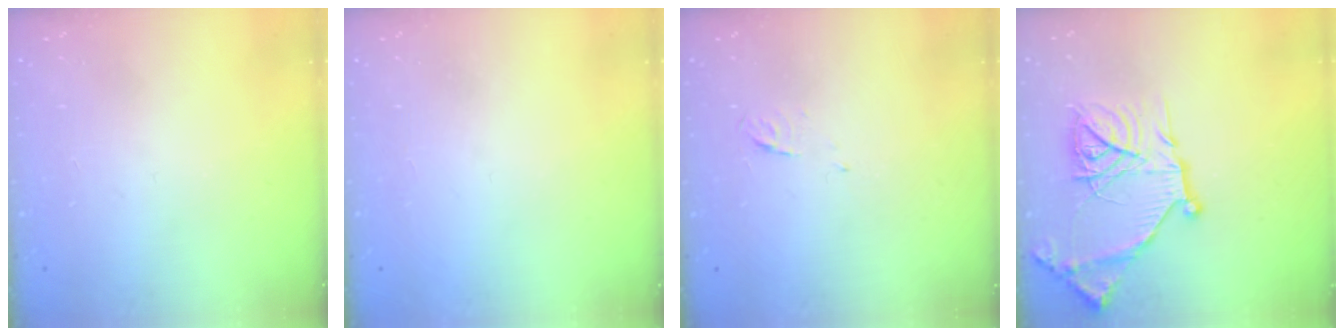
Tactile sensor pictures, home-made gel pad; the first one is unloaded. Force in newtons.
{"total": 1.5, "press": 1.5, "slide": 0.1}
{"total": 3.5, "press": 3.4, "slide": 0.8}
{"total": 20.2, "press": 20.1, "slide": 1.9}